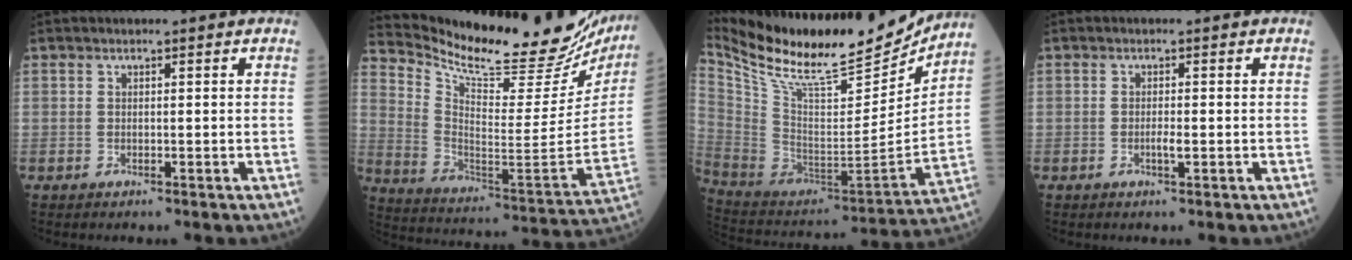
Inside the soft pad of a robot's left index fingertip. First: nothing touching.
{"total": 26.9, "force": [24.3, 5.4, 10.4], "torque": [-0.177, -0.079, 0.337]}
{"total": 27.1, "force": [23.7, 4.5, 12.2], "torque": [-0.229, -0.047, 0.376]}
{"total": 1.2, "force": [-0.5, 0.1, 1.1], "torque": [-0.022, -0.004, -0.010]}